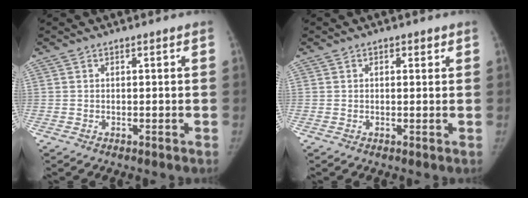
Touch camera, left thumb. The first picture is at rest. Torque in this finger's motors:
{"motor_torque": [0.24, 0.41, -0.22, 0.08, 0.07]}